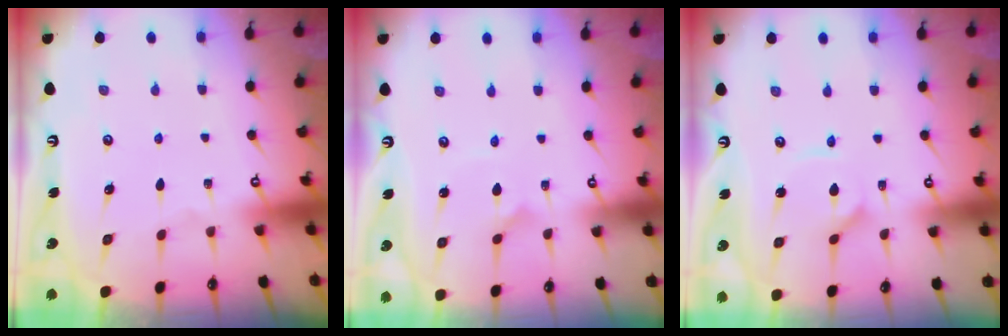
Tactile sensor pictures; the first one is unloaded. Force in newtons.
{"total": 1.4, "press": 1.4, "slide": 0.1}
{"total": 2.2, "press": 2.2, "slide": 0.3}